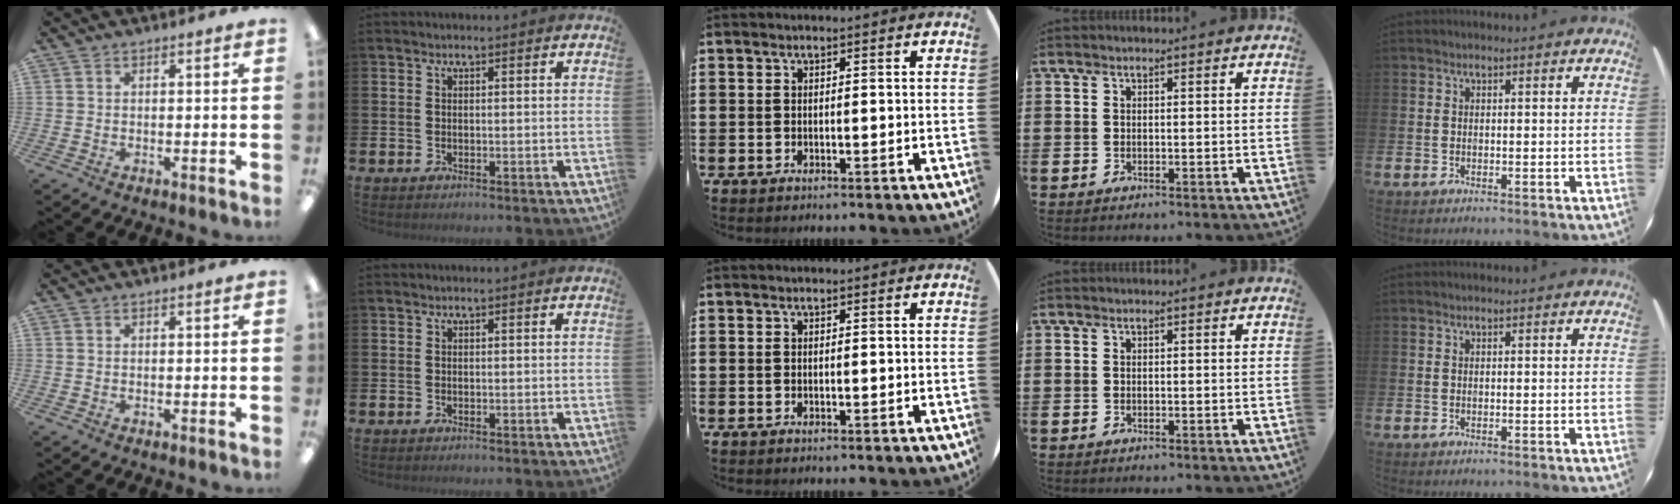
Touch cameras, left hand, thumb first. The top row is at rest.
{}